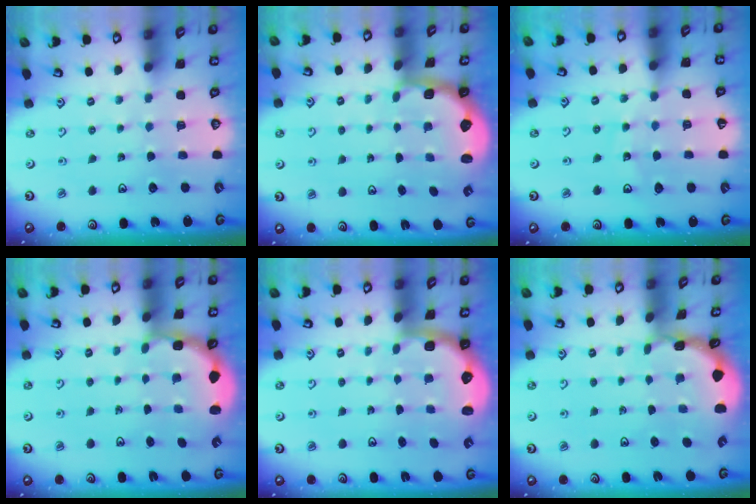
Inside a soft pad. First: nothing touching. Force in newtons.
{"total": 2.6, "press": 2.0, "slide": 1.7}
{"total": 10.7, "press": 10.3, "slide": 3.0}
{"total": 3.4, "press": 3.1, "slide": 1.4}
{"total": 3.0, "press": 2.1, "slide": 2.1}
{"total": 1.4, "press": 1.4, "slide": 0.1}